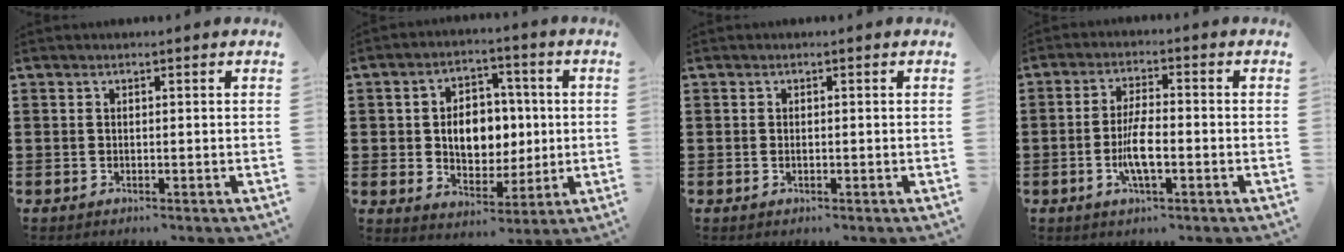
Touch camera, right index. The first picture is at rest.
{"total": 7.9, "force": [0.5, 6.0, 5.1], "torque": [-0.091, 0.011, 0.003]}
{"total": 0.6, "force": [-0.1, 0.2, 0.5], "torque": [-0.012, -0.003, -0.001]}
{"total": 5.7, "force": [-1.6, 1.5, 5.2], "torque": [-0.116, -0.005, -0.036]}